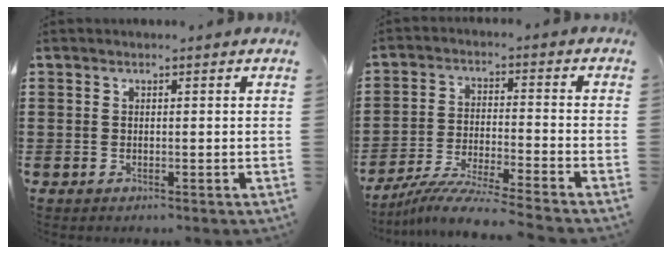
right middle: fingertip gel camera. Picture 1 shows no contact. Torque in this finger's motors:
{"motor_torque": [1.33, -0.80, 0.12, 0.07]}